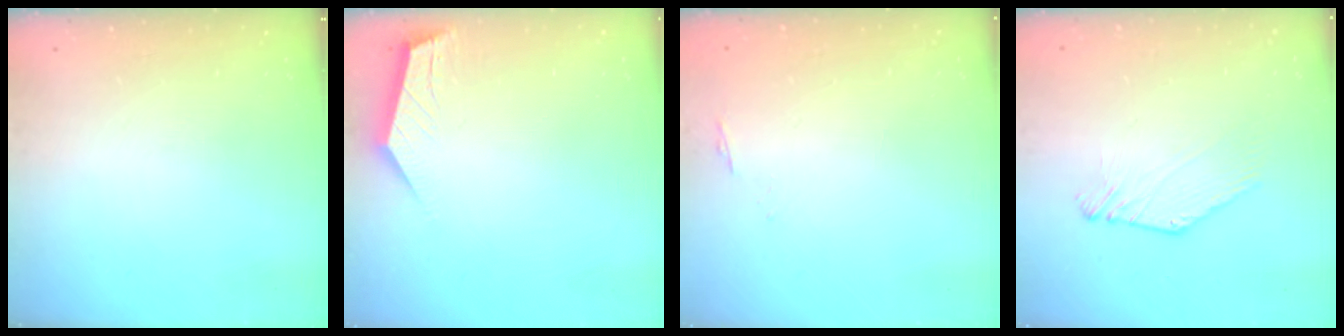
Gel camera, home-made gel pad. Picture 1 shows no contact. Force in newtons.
{"total": 2.8, "press": 2.8, "slide": 0.4}
{"total": 0.8, "press": 0.6, "slide": 0.4}
{"total": 0.0}